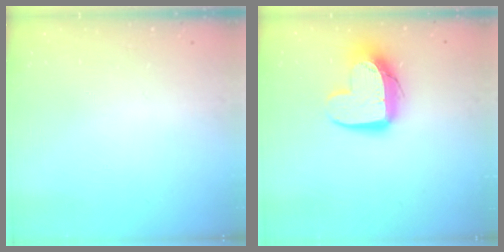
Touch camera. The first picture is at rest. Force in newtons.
{"total": 13.2, "press": 13.2, "slide": 1.1}